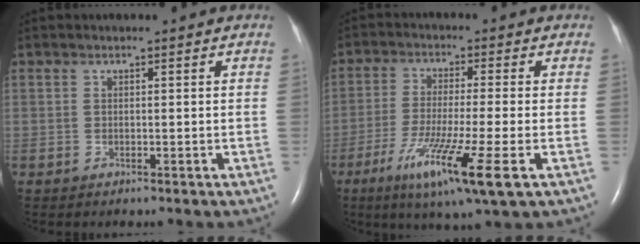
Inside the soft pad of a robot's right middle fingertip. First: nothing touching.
{"total": 12.1, "force": [-5.4, -0.3, 10.9], "torque": [-0.207, -0.040, -0.092]}